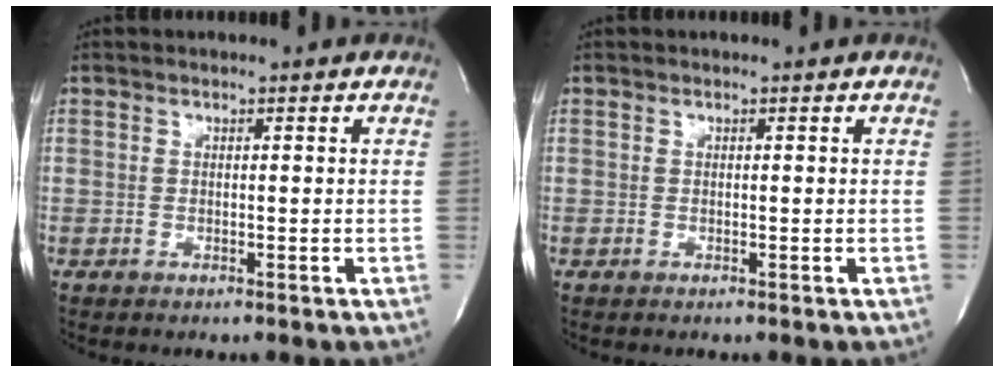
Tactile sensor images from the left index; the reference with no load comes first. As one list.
[{"total": 0.0}]